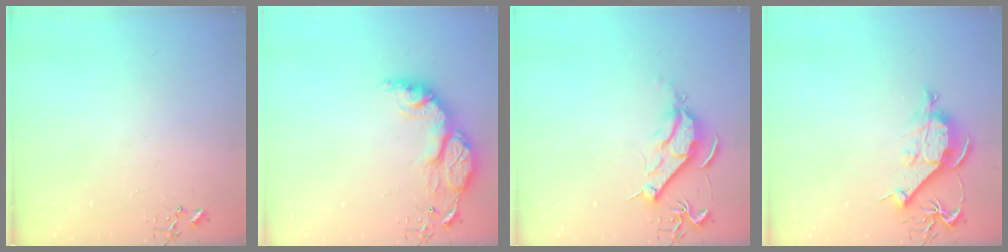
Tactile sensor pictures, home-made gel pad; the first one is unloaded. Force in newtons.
{"total": 16.7, "press": 16.7, "slide": 1.3}
{"total": 9.1, "press": 9.0, "slide": 0.8}
{"total": 9.9, "press": 9.9, "slide": 0.6}